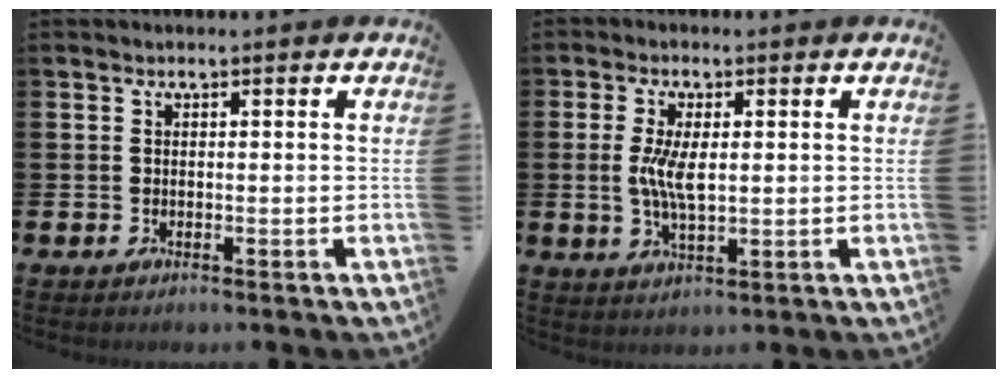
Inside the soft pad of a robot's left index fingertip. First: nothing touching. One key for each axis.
{"total": 5.3, "fx": 0.6, "fy": 2.1, "fz": 4.8, "tx": -0.094, "ty": -0.001, "tz": 0.006}